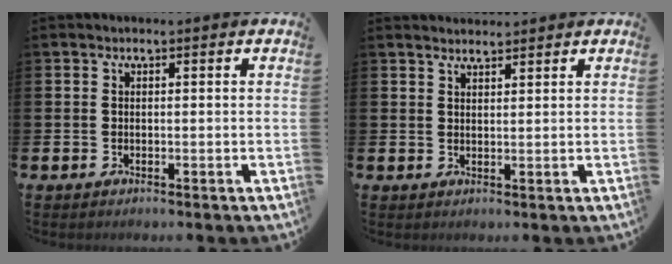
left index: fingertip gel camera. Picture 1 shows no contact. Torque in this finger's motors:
{"motor_torque": [-0.10, -0.05, -0.04, 0.00]}